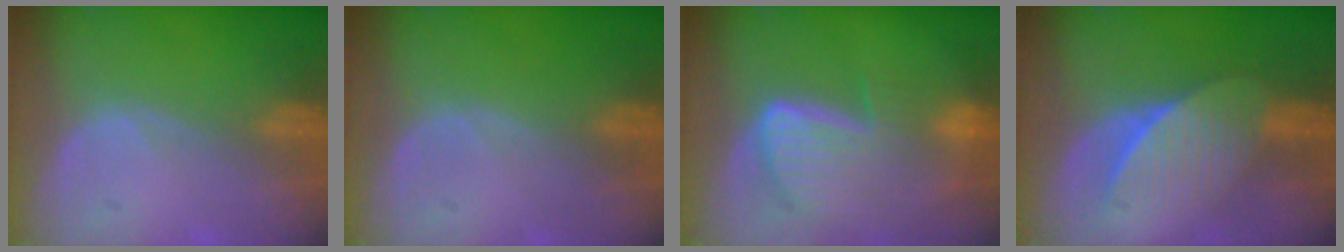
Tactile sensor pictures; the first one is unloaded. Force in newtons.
{"total": 0.0}
{"total": 9.2, "press": 8.1, "slide": 4.3}
{"total": 7.6, "press": 6.8, "slide": 3.5}